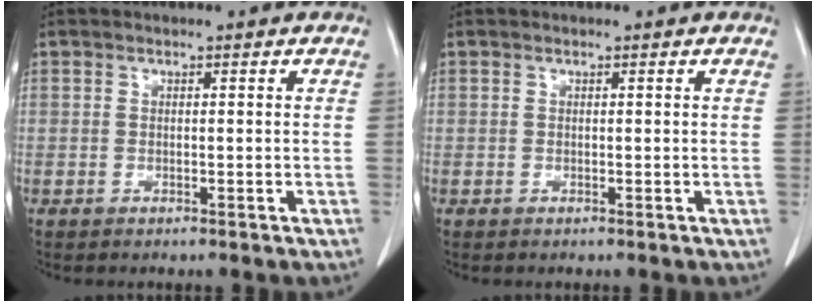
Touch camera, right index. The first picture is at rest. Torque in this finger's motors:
{"motor_torque": [-0.08, 0.06, 0.03, -0.01]}